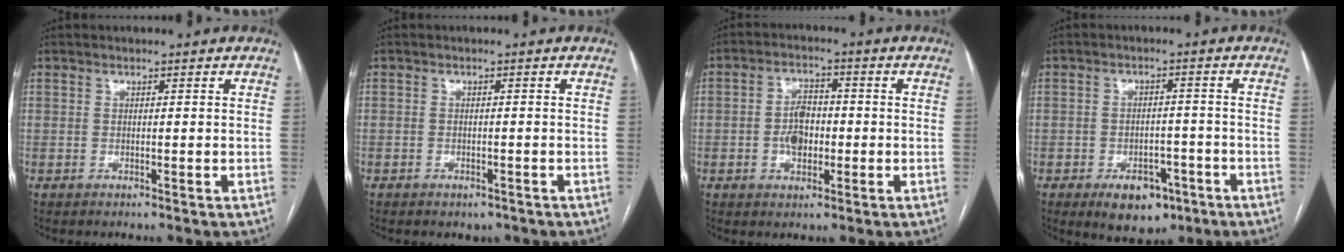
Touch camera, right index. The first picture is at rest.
{"total": 2.2, "force": [-1.6, 1.3, 0.6], "torque": [-0.007, 0.001, -0.016]}
{"total": 5.4, "force": [-0.9, 3.4, 4.1], "torque": [-0.078, 0.012, -0.014]}
{"total": 7.4, "force": [-4.2, 4.4, 4.2], "torque": [-0.055, 0.003, -0.055]}